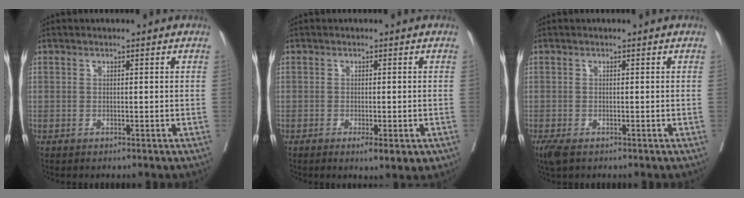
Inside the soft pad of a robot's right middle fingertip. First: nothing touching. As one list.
[{"total": 3.8, "force": [-1.8, 1.0, 3.2], "torque": [-0.040, -0.006, -0.022]}, {"total": 2.7, "force": [-1.8, 1.0, 1.8], "torque": [-0.040, -0.011, -0.030]}]